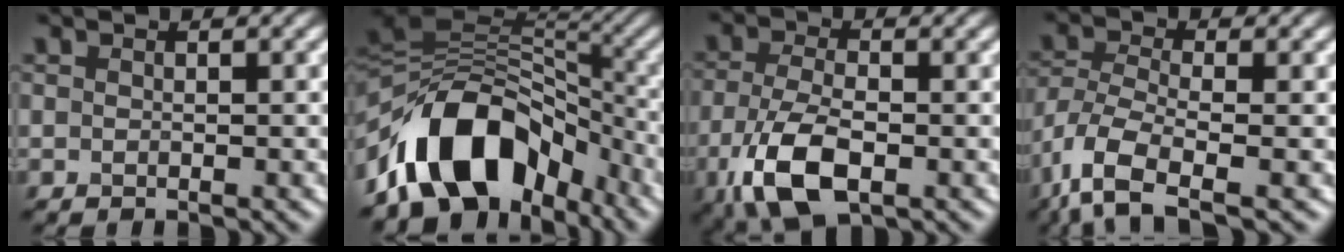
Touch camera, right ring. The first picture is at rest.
{"total": 12.7, "force": [-6.0, 8.0, 7.7], "torque": [-0.118, 0.020, -0.119]}
{"total": 7.3, "force": [-2.8, 3.8, 5.6], "torque": [-0.133, -0.013, -0.059]}
{"total": 6.5, "force": [-3.8, 2.3, 4.8], "torque": [-0.104, -0.005, -0.085]}